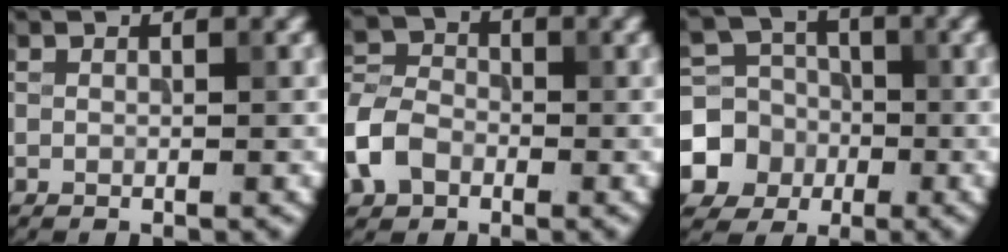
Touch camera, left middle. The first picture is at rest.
{"total": 5.4, "force": [-2.4, 3.9, 2.7], "torque": [-0.061, 0.006, -0.063]}
{"total": 6.7, "force": [-1.9, 6.2, 1.7], "torque": [-0.026, -0.003, -0.060]}